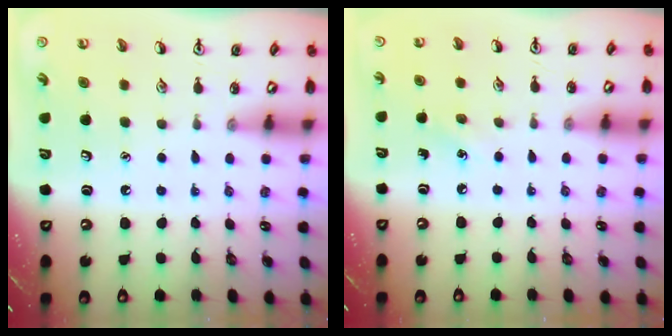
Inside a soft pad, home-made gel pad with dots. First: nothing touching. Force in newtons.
{"total": 3.8, "press": 3.5, "slide": 1.3}